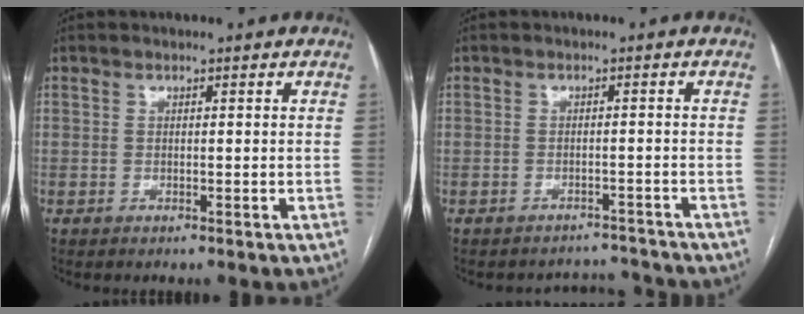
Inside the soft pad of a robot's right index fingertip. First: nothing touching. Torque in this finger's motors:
{"motor_torque": [-0.08, 0.03, -0.05, -0.03]}